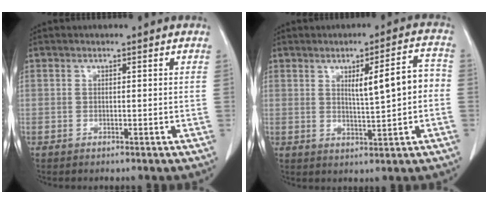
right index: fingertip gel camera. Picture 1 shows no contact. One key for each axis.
{"total": 7.5, "fx": 0.4, "fy": 1.2, "fz": 7.4, "tx": -0.109, "ty": 0.018, "tz": 0.012}